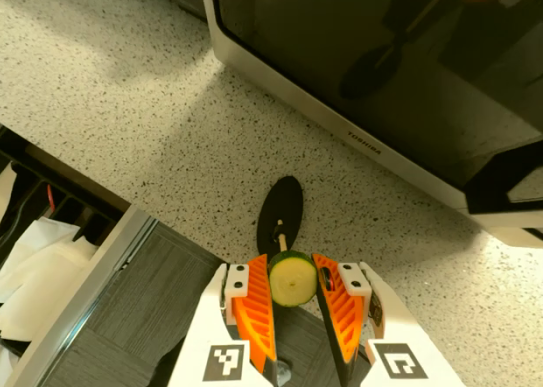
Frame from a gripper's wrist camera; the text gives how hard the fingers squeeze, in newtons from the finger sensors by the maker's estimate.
{"total": 8.4, "left": 8.2, "right": 8.5}